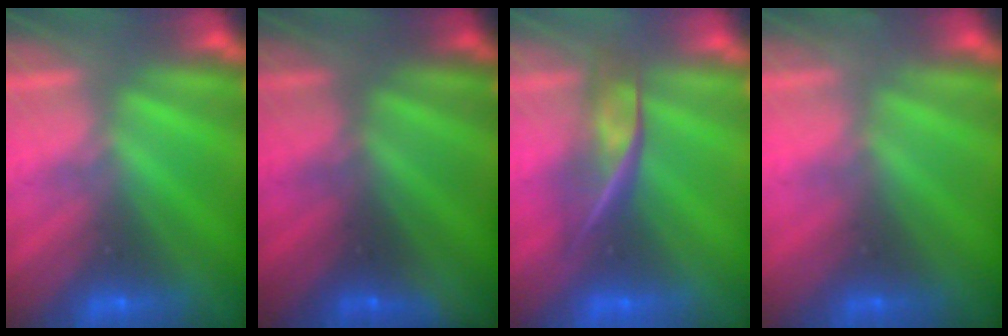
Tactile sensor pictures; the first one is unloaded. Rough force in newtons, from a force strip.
{"total": 1.6}
{"total": 2.4}
{"total": 4.8}